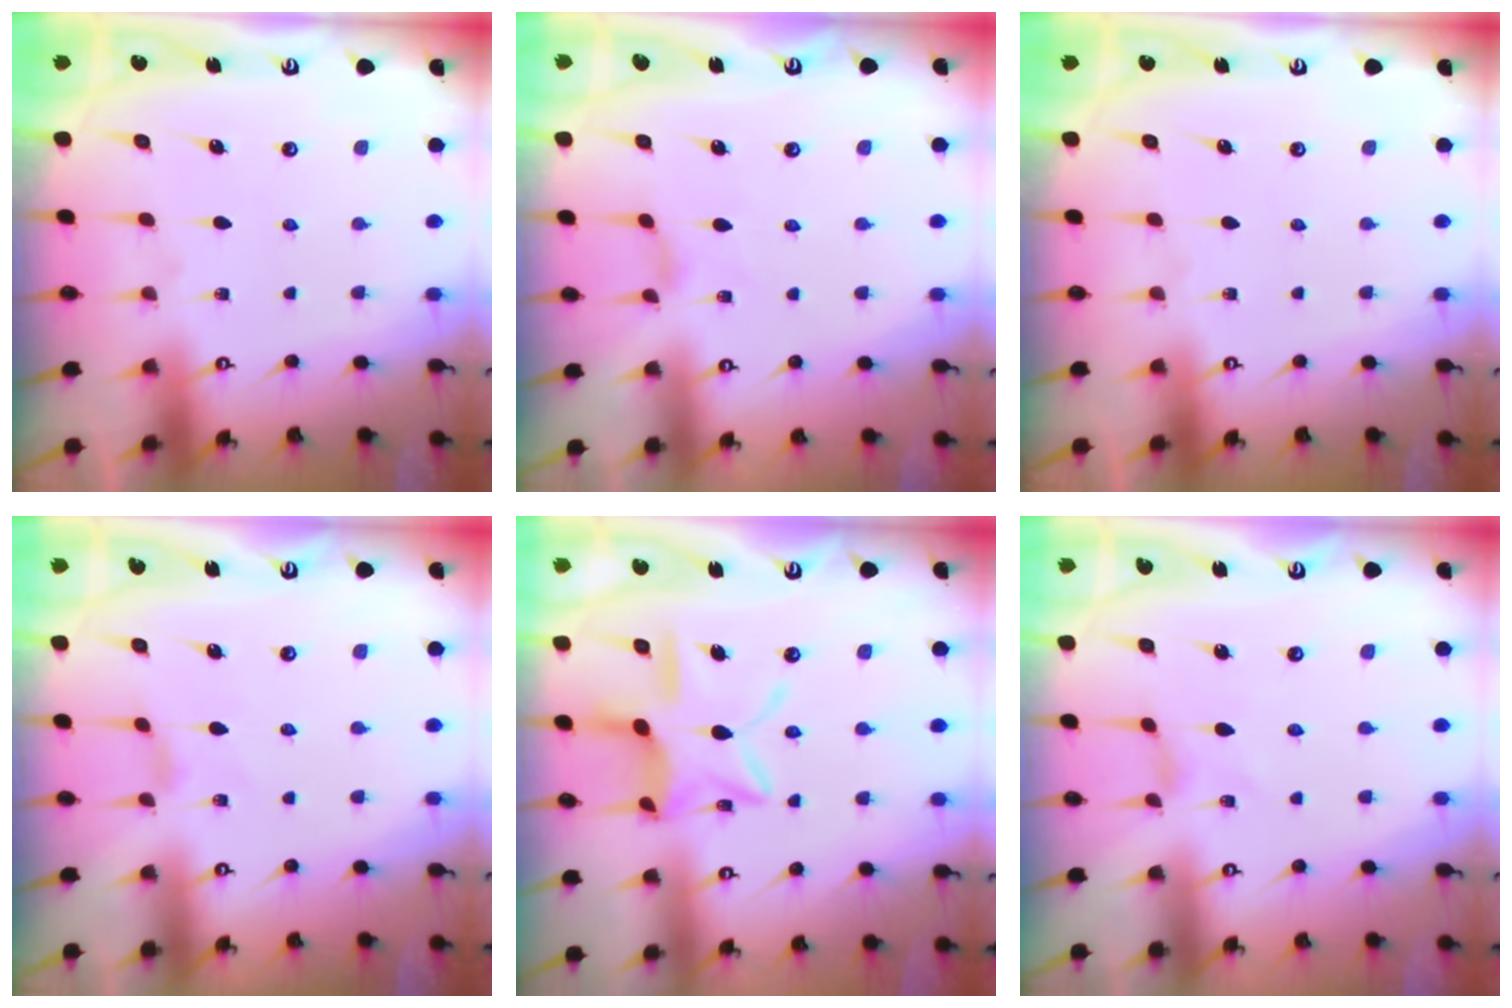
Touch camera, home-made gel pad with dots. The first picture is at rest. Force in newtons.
{"total": 1.1, "press": 1.1, "slide": 0.3}
{"total": 0.0}
{"total": 0.0}
{"total": 13.7, "press": 13.6, "slide": 1.1}
{"total": 0.0}